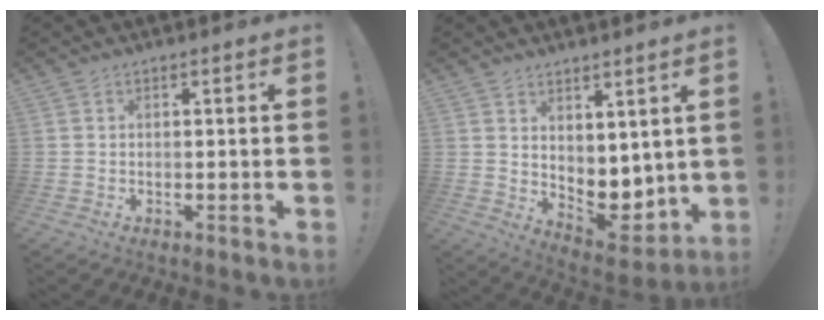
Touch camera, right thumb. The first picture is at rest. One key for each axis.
{"total": 5.6, "fx": 2.5, "fy": 4.5, "fz": 2.2, "tx": -0.011, "ty": -0.036, "tz": 0.056}